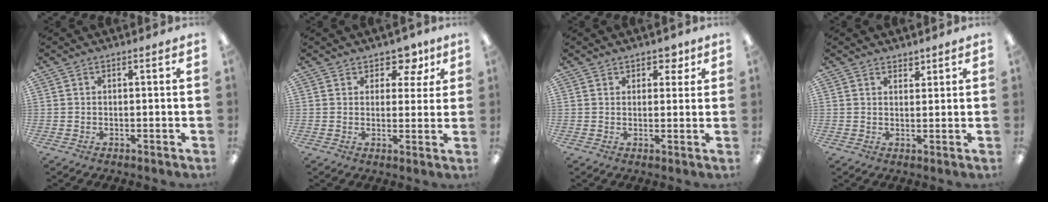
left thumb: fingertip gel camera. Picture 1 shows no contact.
{"total": 6.6, "force": [4.4, 4.2, 2.5], "torque": [-0.029, -0.021, 0.076]}
{"total": 3.5, "force": [2.5, 2.2, 1.2], "torque": [0.003, -0.010, 0.039]}
{"total": 2.0, "force": [1.8, 0.9, 0.1], "torque": [0.005, -0.007, 0.034]}